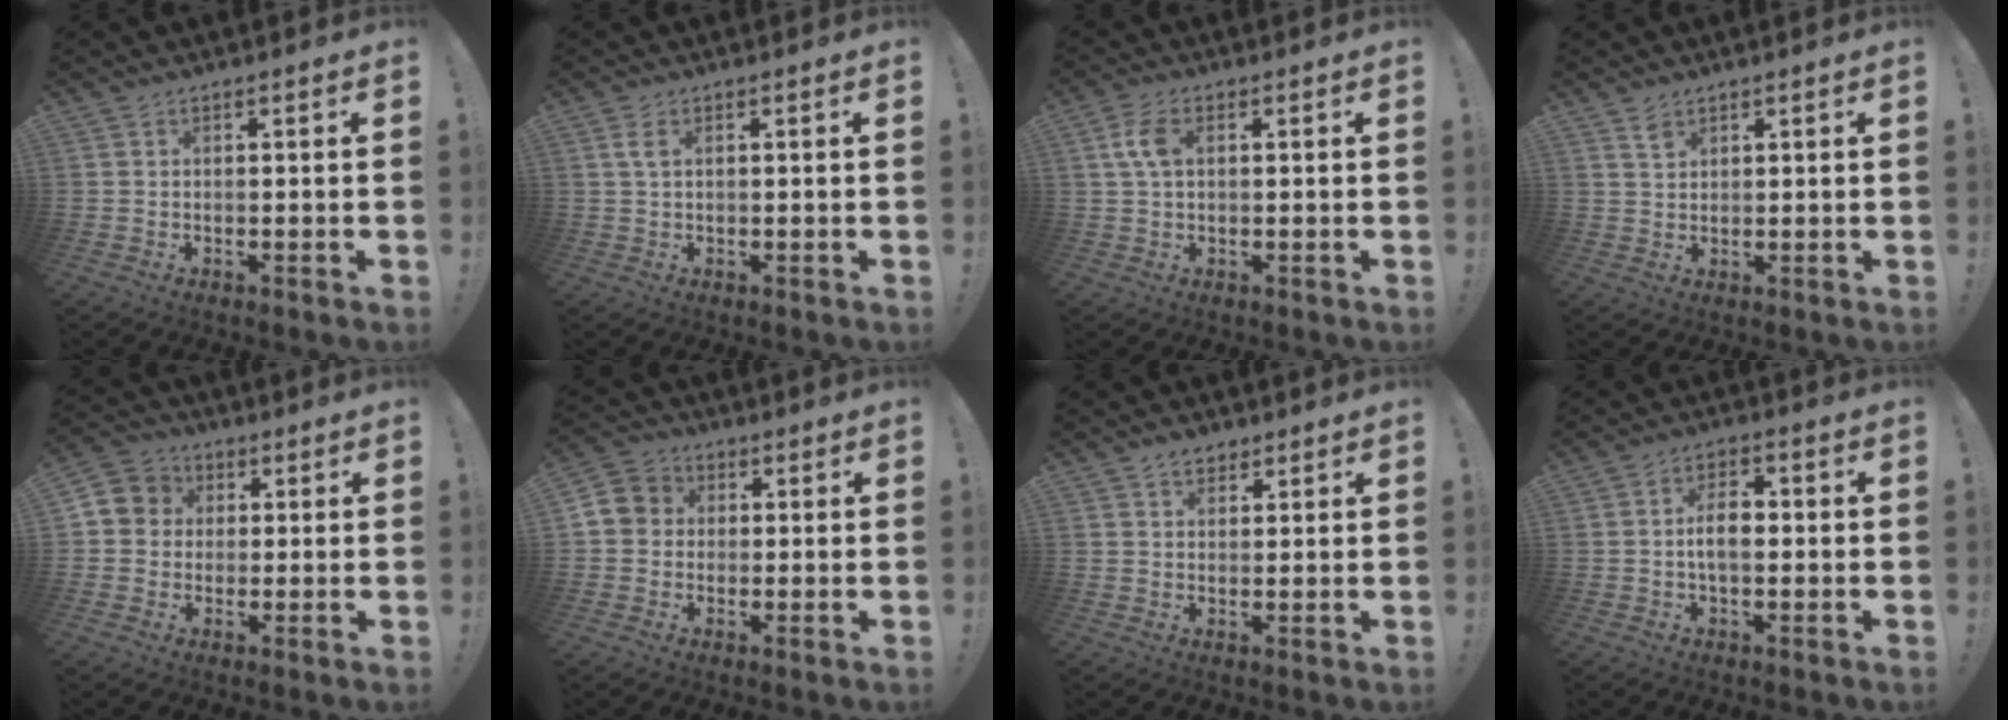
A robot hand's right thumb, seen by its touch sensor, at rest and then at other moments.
{"total": 2.9, "force": [1.1, 1.6, 2.1], "torque": [-0.038, 0.001, 0.020]}
{"total": 5.7, "force": [1.2, 3.3, 4.5], "torque": [-0.087, 0.006, 0.021]}
{"total": 2.8, "force": [2.1, 1.6, 1.0], "torque": [-0.001, -0.015, 0.036]}
{"total": 6.6, "force": [0.1, 6.4, 1.8], "torque": [-0.027, 0.009, 0.003]}
{"total": 6.1, "force": [-0.2, 5.8, 1.8], "torque": [-0.033, 0.014, -0.002]}
{"total": 3.6, "force": [2.5, 2.3, 1.2], "torque": [-0.013, -0.009, 0.044]}
{"total": 6.8, "force": [-0.2, 3.7, 5.7], "torque": [-0.086, 0.007, -0.010]}